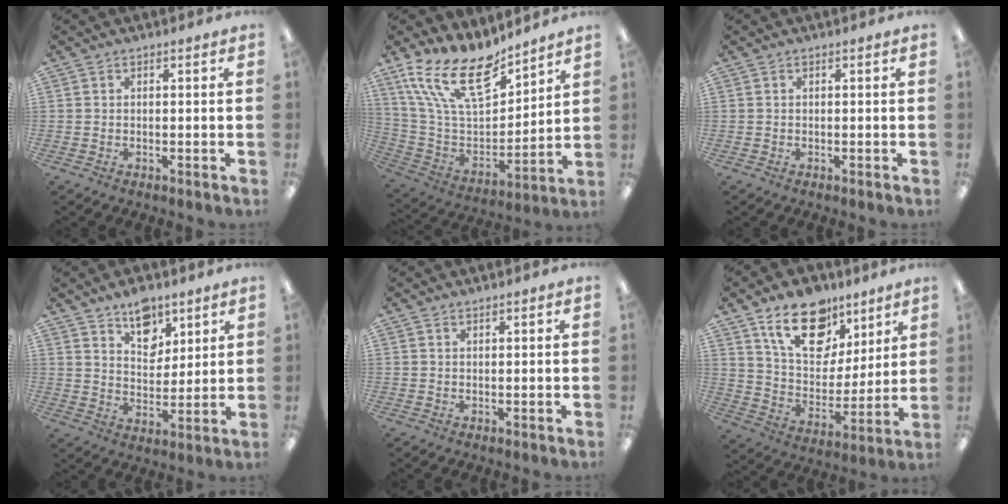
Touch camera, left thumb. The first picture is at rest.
{"total": 19.7, "force": [13.7, 8.1, 11.5], "torque": [-0.231, -0.083, 0.247]}
{"total": 0.0}
{"total": 9.9, "force": [7.1, 5.8, 3.8], "torque": [-0.044, -0.041, 0.126]}
{"total": 0.7, "force": [0.7, 0.1, 0.1], "torque": [-0.002, 0.000, 0.014]}
{"total": 18.3, "force": [11.6, 11.0, 8.9], "torque": [-0.141, -0.054, 0.207]}